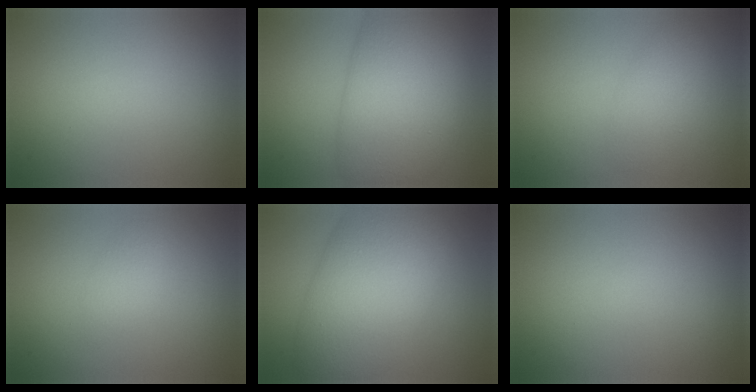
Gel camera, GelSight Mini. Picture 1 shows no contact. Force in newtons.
{"total": 11.3, "press": 11.3, "slide": 0.5}
{"total": 2.4, "press": 2.4, "slide": 0.1}
{"total": 1.2, "press": 1.2, "slide": 0.1}
{"total": 10.8, "press": 10.8, "slide": 0.1}
{"total": 0.0}